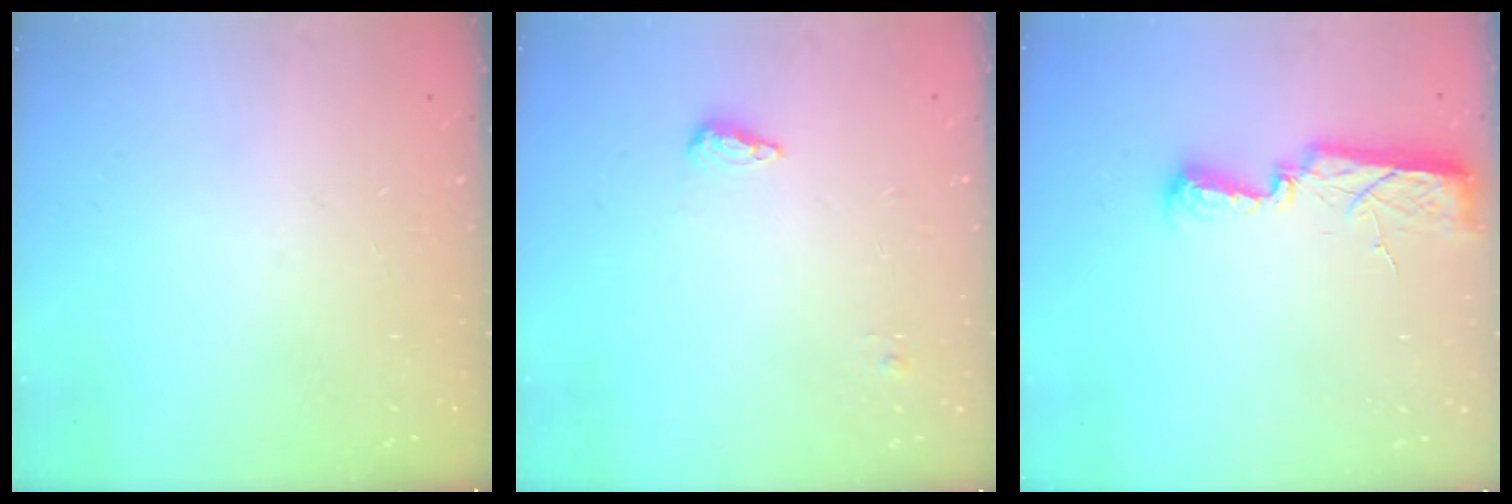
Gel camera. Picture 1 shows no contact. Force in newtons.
{"total": 5.0, "press": 4.9, "slide": 1.1}
{"total": 10.7, "press": 9.0, "slide": 5.8}